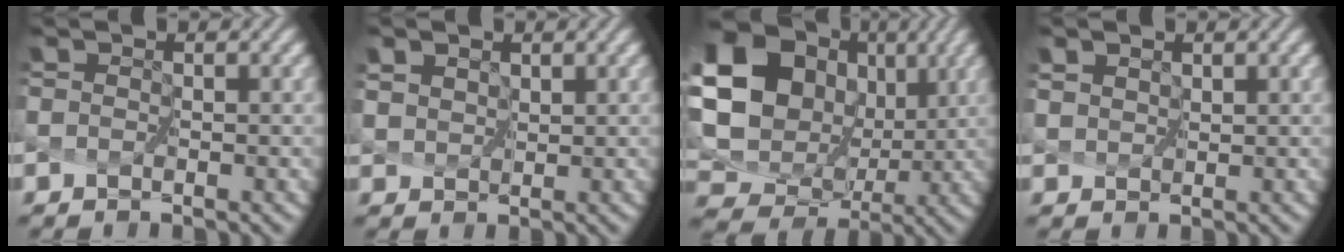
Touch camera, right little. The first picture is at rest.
{"total": 1.6, "force": [1.3, 1.0, 0.2], "torque": [0.015, 0.003, 0.021]}
{"total": 15.2, "force": [5.7, 12.6, 6.2], "torque": [-0.171, 0.007, 0.115]}
{"total": 1.1, "force": [0.9, 0.5, -0.1], "torque": [0.019, -0.001, 0.017]}